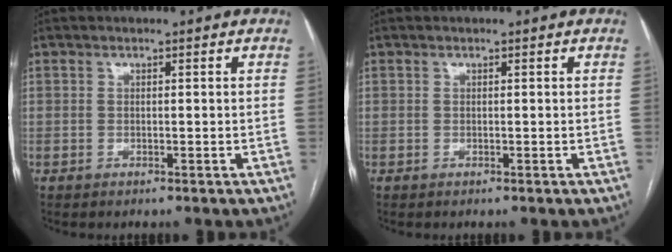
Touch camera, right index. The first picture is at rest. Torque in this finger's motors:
{"motor_torque": [0.01, 0.00, 0.00, 0.00]}